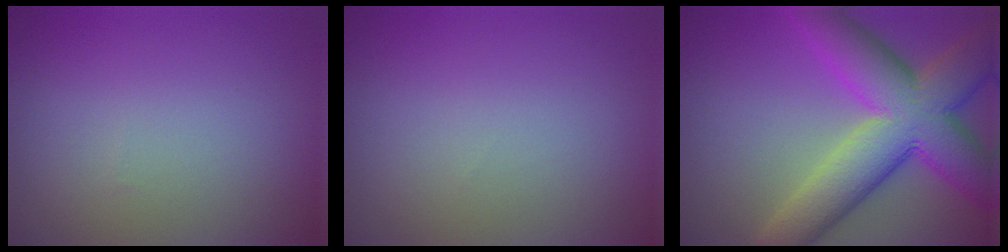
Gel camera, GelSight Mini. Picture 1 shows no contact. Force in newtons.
{"total": 0.0}
{"total": 11.7, "press": 11.6, "slide": 0.7}